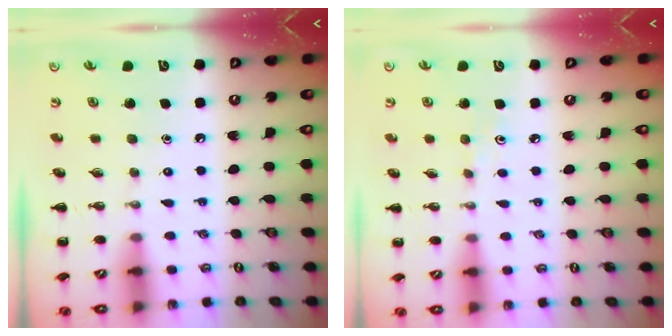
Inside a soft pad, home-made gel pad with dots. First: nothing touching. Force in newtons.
{"total": 3.1, "press": 2.9, "slide": 1.1}